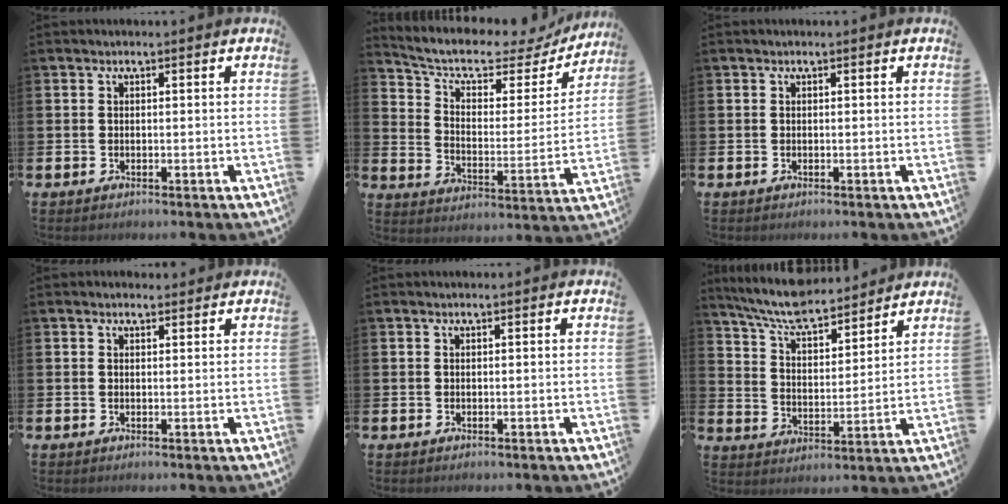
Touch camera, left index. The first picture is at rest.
{"total": 7.8, "force": [6.4, 3.1, 3.2], "torque": [-0.085, -0.047, 0.103]}
{"total": 0.0}
{"total": 1.1, "force": [0.9, 0.5, 0.2], "torque": [0.005, 0.003, 0.015]}
{"total": 0.0}
{"total": 7.8, "force": [7.4, 1.1, 2.3], "torque": [-0.079, -0.044, 0.131]}